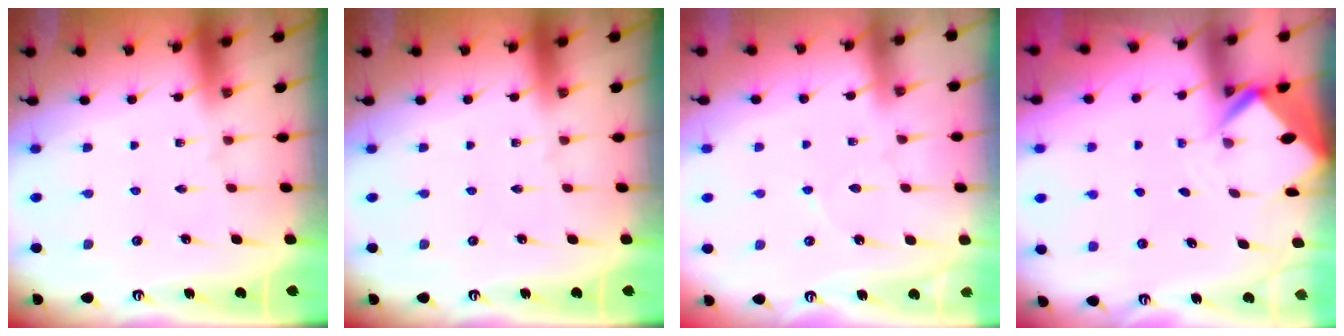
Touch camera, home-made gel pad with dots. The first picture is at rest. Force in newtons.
{"total": 0.0}
{"total": 3.3, "press": 3.3, "slide": 0.5}
{"total": 3.4, "press": 3.4, "slide": 0.2}